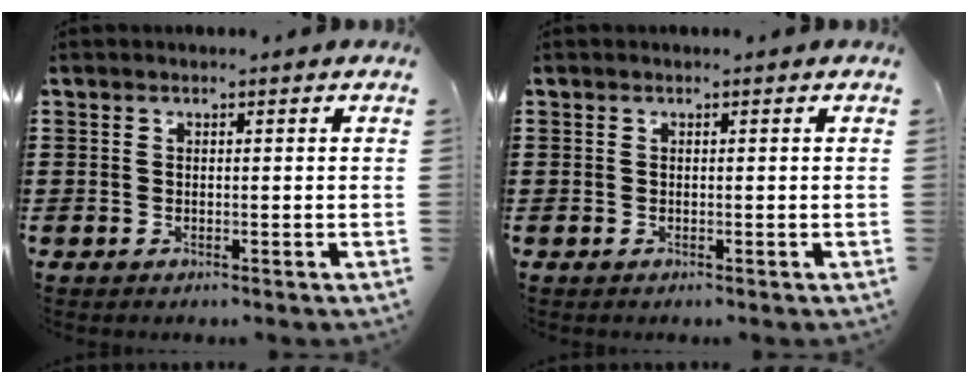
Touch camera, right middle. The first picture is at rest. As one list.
[{"total": 0.0}]